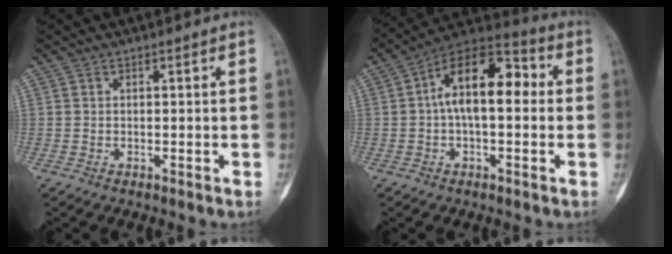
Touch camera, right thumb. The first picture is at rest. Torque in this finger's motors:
{"motor_torque": [-0.34, 2.53, 1.61, 0.18, 0.46]}